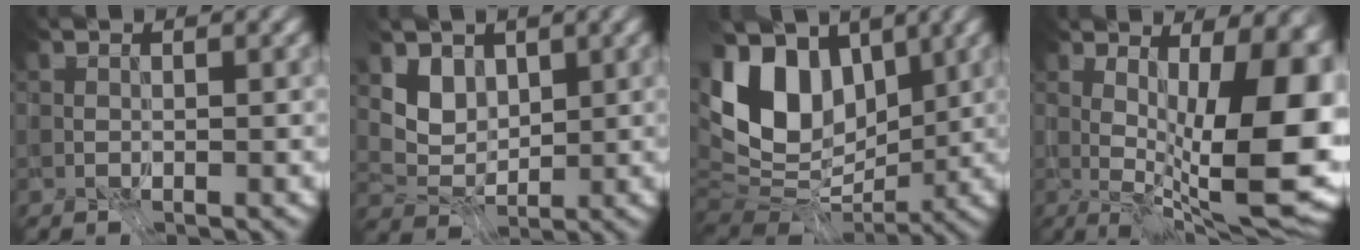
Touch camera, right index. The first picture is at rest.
{"total": 1.5, "force": [1.1, 0.9, 0.6], "torque": [-0.025, -0.010, 0.031]}
{"total": 9.2, "force": [1.3, 5.6, 7.2], "torque": [-0.134, 0.008, 0.025]}
{"total": 11.7, "force": [0.1, 2.3, 11.5], "torque": [-0.147, -0.008, 0.024]}